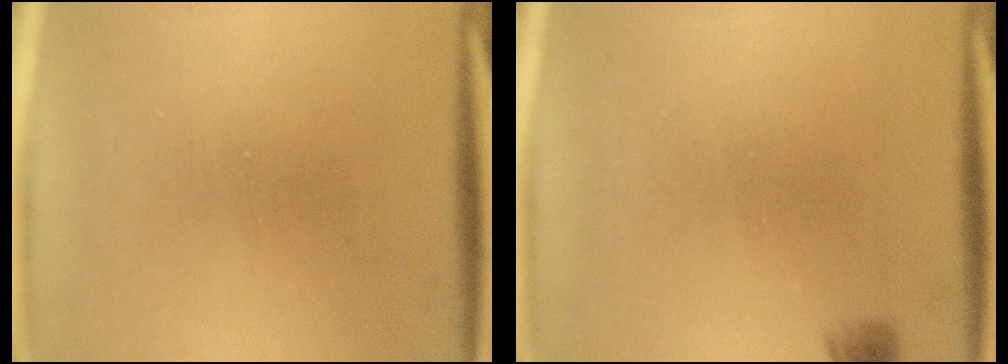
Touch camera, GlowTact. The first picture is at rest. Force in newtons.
{"total": 2.9}